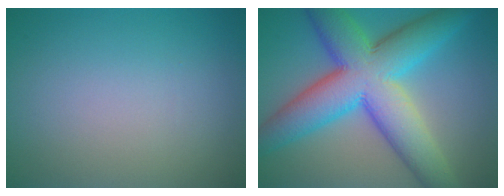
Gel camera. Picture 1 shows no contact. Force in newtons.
{"total": 12.1, "press": 12.1, "slide": 0.2}